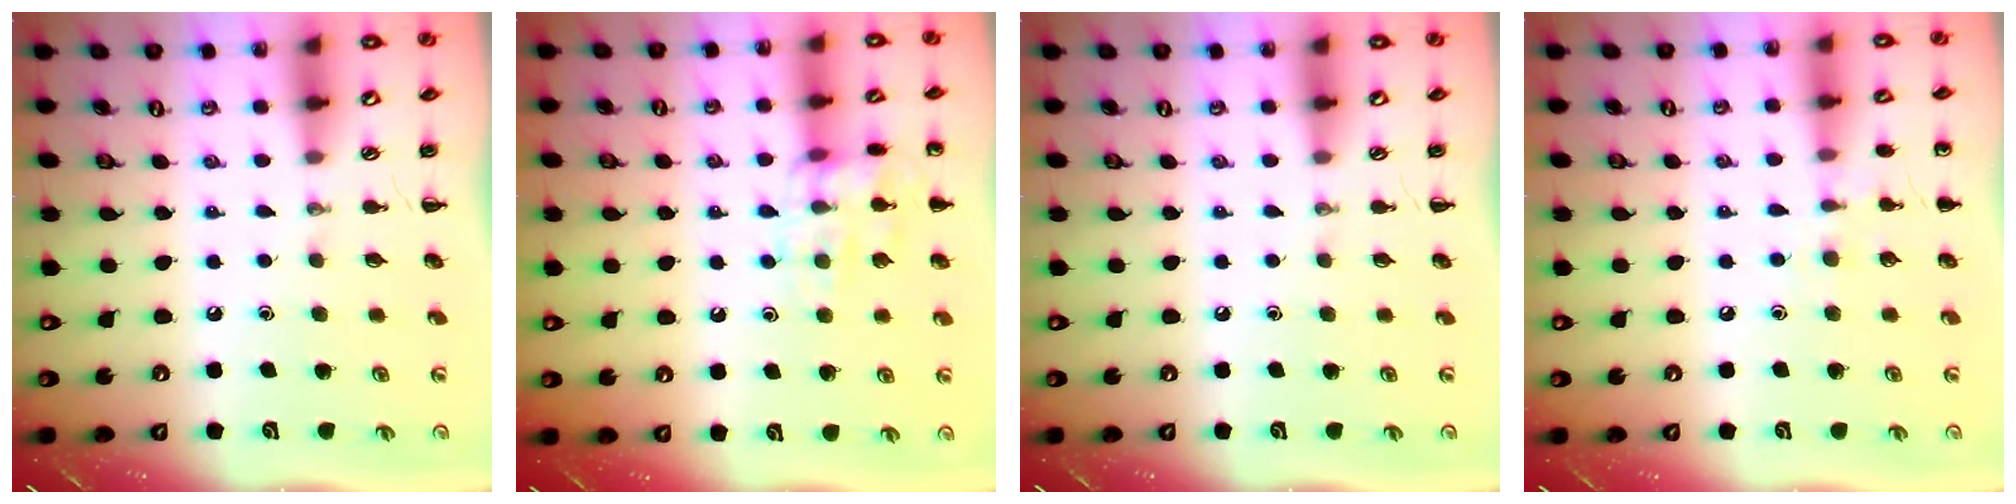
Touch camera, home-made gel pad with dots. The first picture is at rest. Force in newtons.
{"total": 12.5, "press": 12.5, "slide": 0.6}
{"total": 0.0}
{"total": 5.9, "press": 5.6, "slide": 1.9}